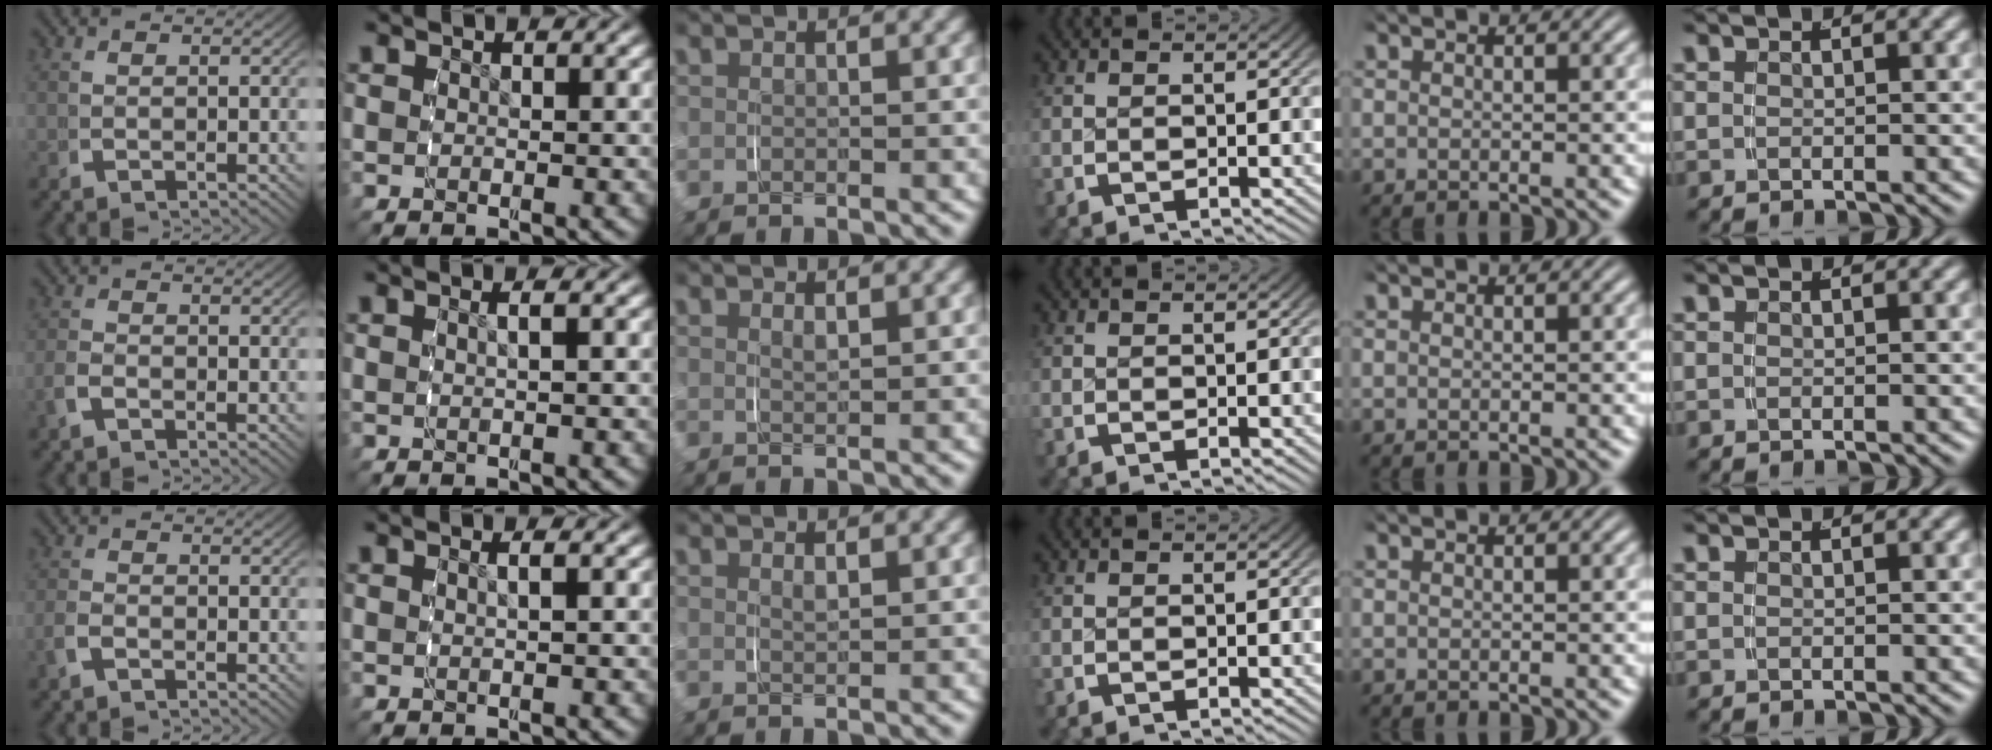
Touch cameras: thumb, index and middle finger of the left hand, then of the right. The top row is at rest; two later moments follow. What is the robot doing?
{"motion": "grasp_and_lifting", "object": "toothpaste"}